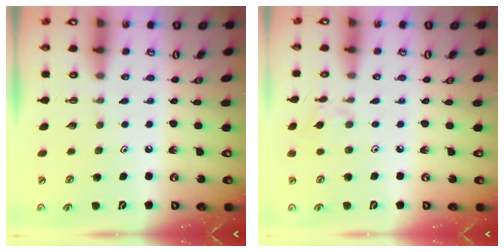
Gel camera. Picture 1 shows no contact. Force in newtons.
{"total": 3.5, "press": 3.5, "slide": 0.2}